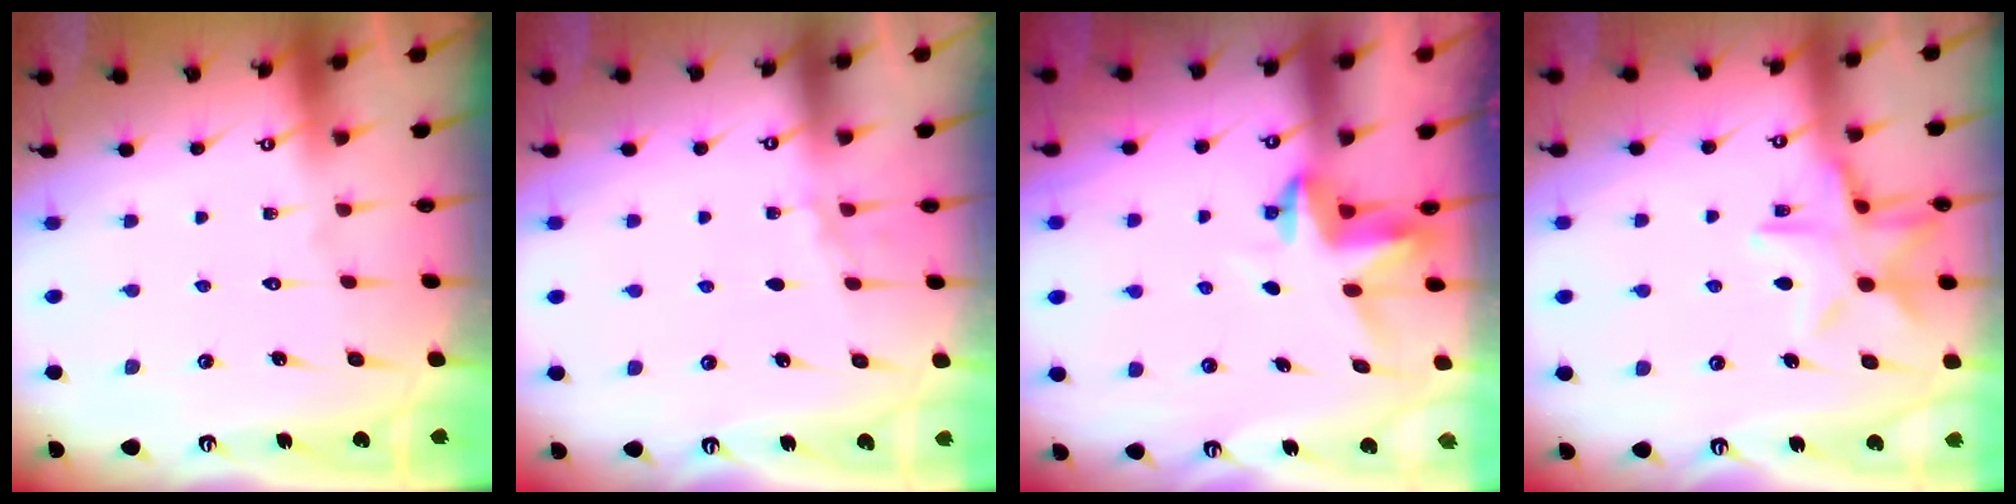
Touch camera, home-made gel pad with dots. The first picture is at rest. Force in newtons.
{"total": 2.2, "press": 1.9, "slide": 1.1}
{"total": 3.7, "press": 3.7, "slide": 0.3}
{"total": 13.8, "press": 13.7, "slide": 0.9}